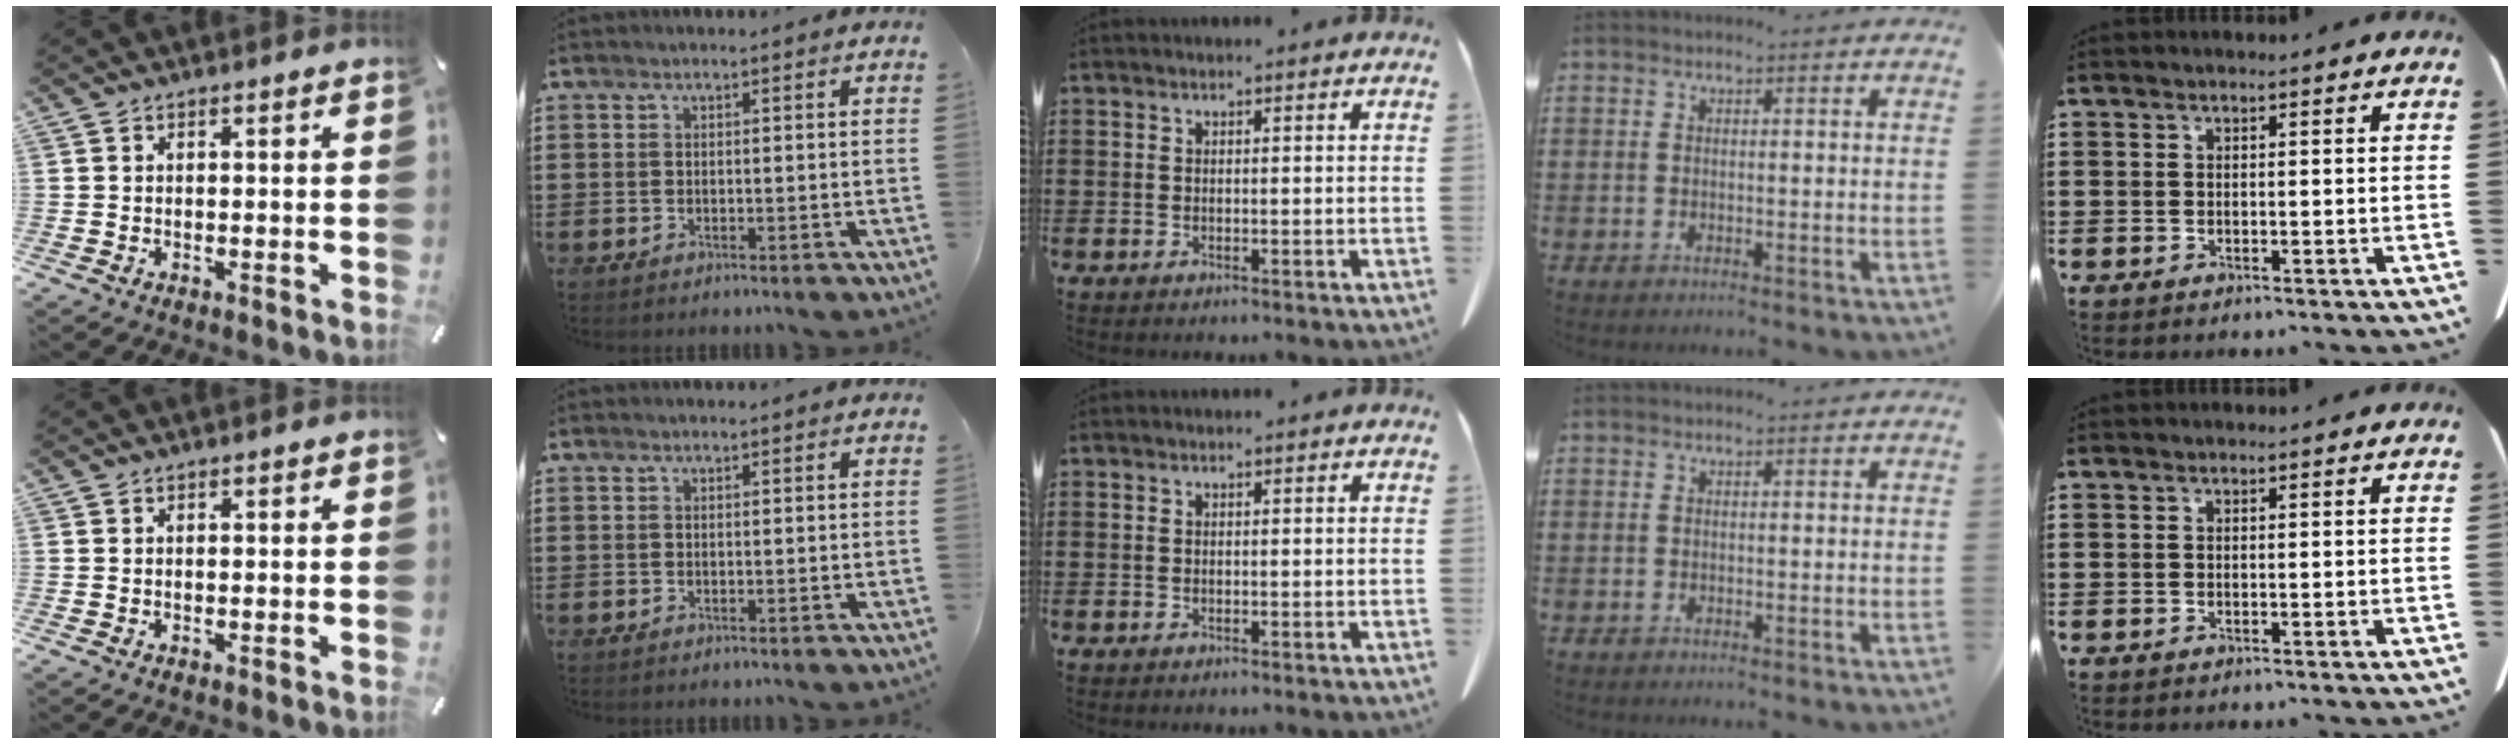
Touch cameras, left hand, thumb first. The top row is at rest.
{}